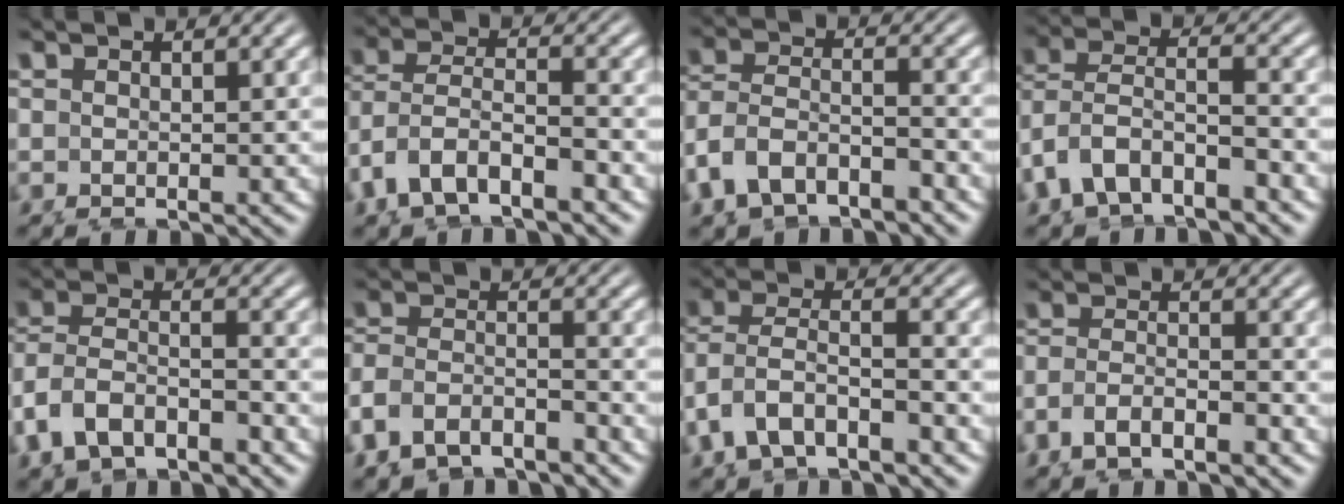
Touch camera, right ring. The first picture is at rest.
{"total": 7.5, "force": [-1.4, 6.6, 3.3], "torque": [-0.101, -0.029, -0.018]}
{"total": 8.6, "force": [-2.7, 7.8, 2.7], "torque": [-0.108, -0.037, -0.041]}
{"total": 8.3, "force": [-1.9, 7.5, 2.9], "torque": [-0.104, -0.028, -0.031]}
{"total": 8.1, "force": [-1.8, 7.4, 3.0], "torque": [-0.111, -0.031, -0.027]}
{"total": 8.0, "force": [-3.7, 6.9, 1.7], "torque": [-0.075, -0.033, -0.062]}
{"total": 6.4, "force": [-0.9, 5.6, 2.9], "torque": [-0.100, -0.029, -0.005]}
{"total": 5.2, "force": [-2.1, 4.2, 2.2], "torque": [-0.071, -0.025, -0.030]}